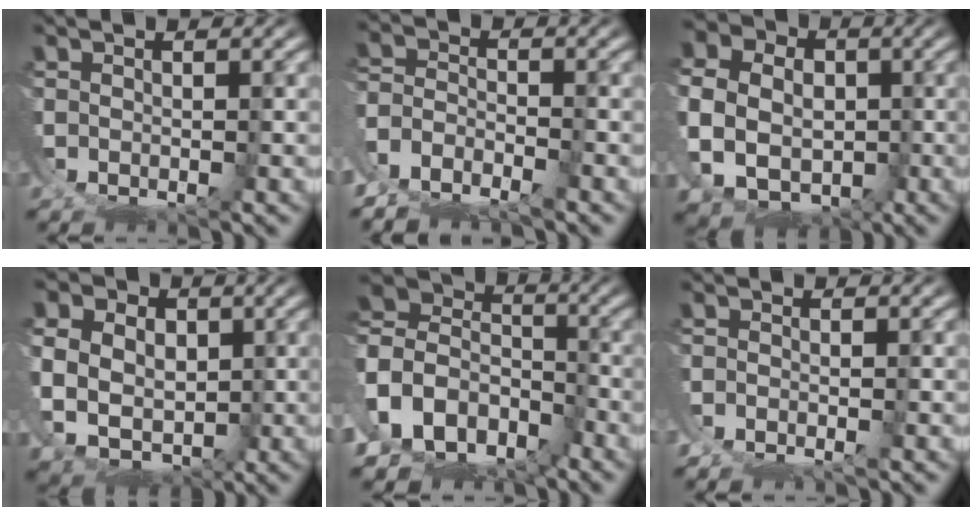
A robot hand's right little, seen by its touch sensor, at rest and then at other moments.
{"total": 6.8, "force": [-4.3, 4.9, 2.0], "torque": [-0.046, -0.021, -0.081]}
{"total": 11.8, "force": [-1.8, 9.9, 6.1], "torque": [-0.125, -0.051, -0.023]}
{"total": 10.6, "force": [-1.6, 9.0, 5.5], "torque": [-0.128, -0.057, -0.017]}
{"total": 15.2, "force": [-2.7, 13.3, 6.8], "torque": [-0.174, -0.049, -0.060]}
{"total": 1.6, "force": [-1.2, 0.9, 0.5], "torque": [-0.010, -0.003, -0.028]}